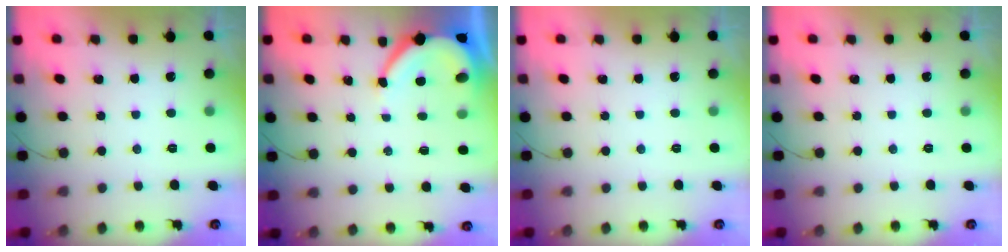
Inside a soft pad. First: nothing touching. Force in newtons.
{"total": 5.6, "press": 5.6, "slide": 0.5}
{"total": 0.0}
{"total": 0.0}